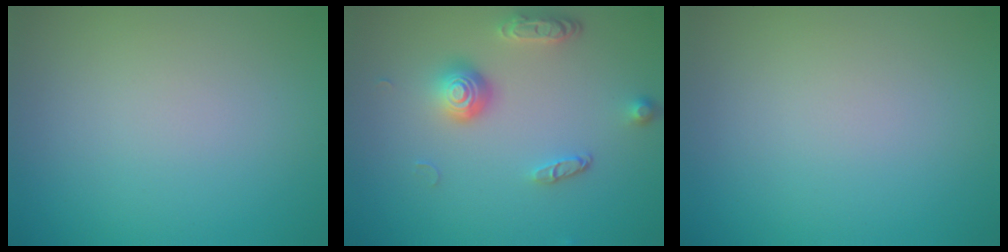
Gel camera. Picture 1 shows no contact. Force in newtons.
{"total": 3.8, "press": 2.9, "slide": 2.6}
{"total": 0.0}